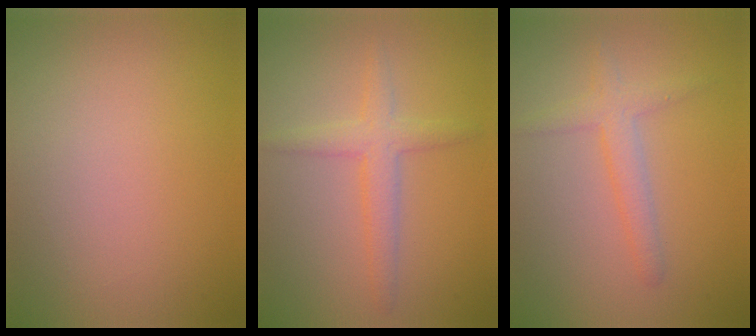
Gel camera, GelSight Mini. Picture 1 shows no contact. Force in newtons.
{"total": 2.7, "press": 2.7, "slide": 0.2}
{"total": 2.4, "press": 2.4, "slide": 0.1}